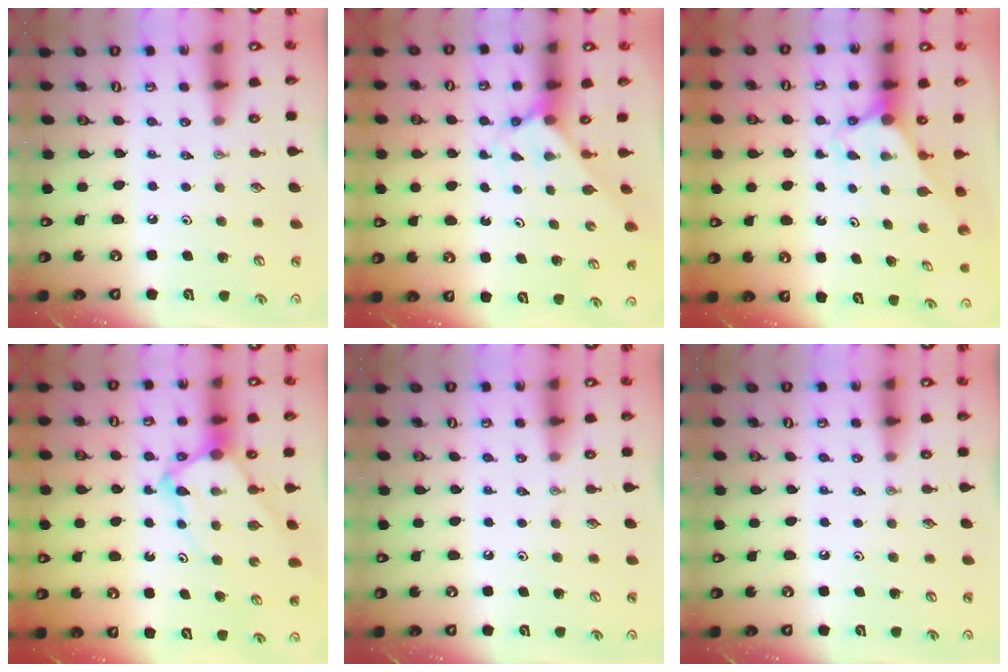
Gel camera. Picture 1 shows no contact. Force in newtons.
{"total": 2.7, "press": 2.7, "slide": 0.2}
{"total": 2.9, "press": 2.9, "slide": 0.0}
{"total": 6.6, "press": 6.6, "slide": 0.5}
{"total": 0.0}
{"total": 0.0}